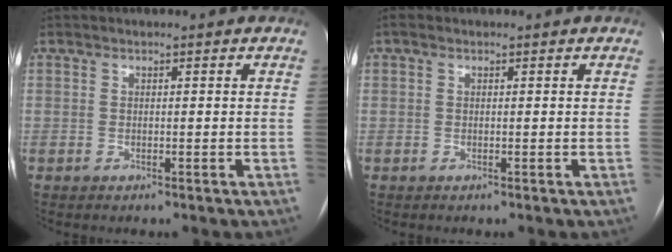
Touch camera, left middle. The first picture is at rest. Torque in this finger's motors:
{"motor_torque": [0.20, -0.62, 0.19, 0.02]}